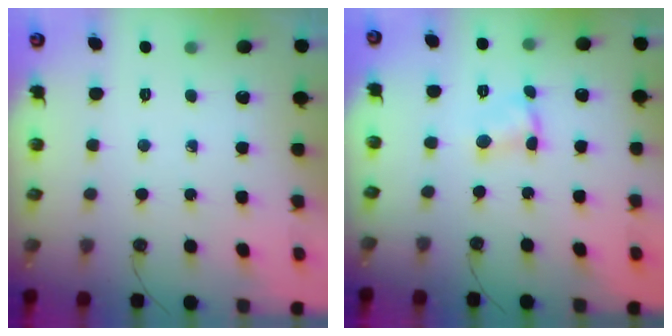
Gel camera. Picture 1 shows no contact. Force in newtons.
{"total": 2.5, "press": 2.5, "slide": 0.2}